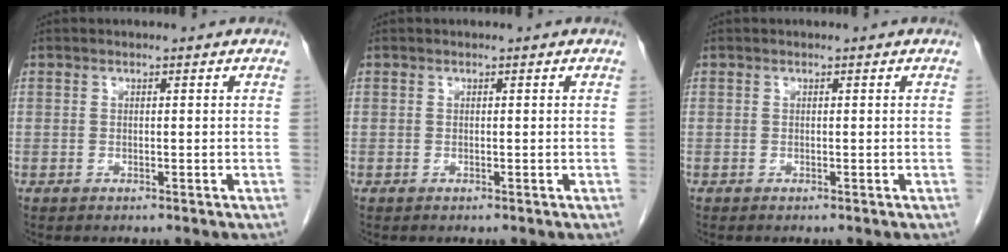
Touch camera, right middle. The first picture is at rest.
{"total": 0.0}
{"total": 0.0}